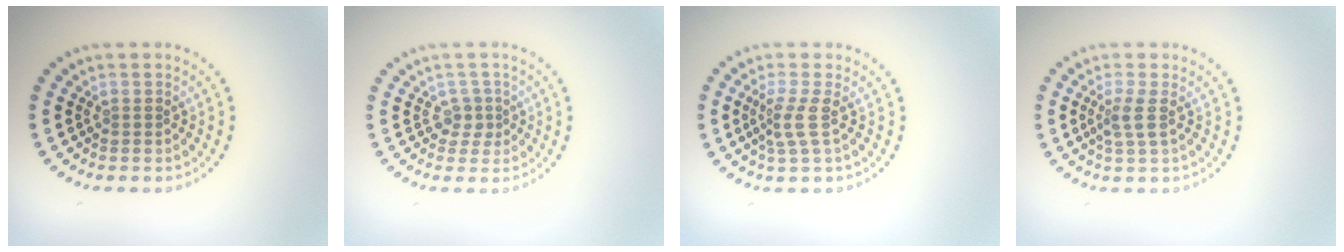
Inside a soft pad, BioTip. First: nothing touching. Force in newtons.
{"total": 1.6, "press": 1.2, "slide": 1.0}
{"total": 2.2, "press": 1.5, "slide": 1.6}
{"total": 1.9, "press": 1.5, "slide": 1.2}